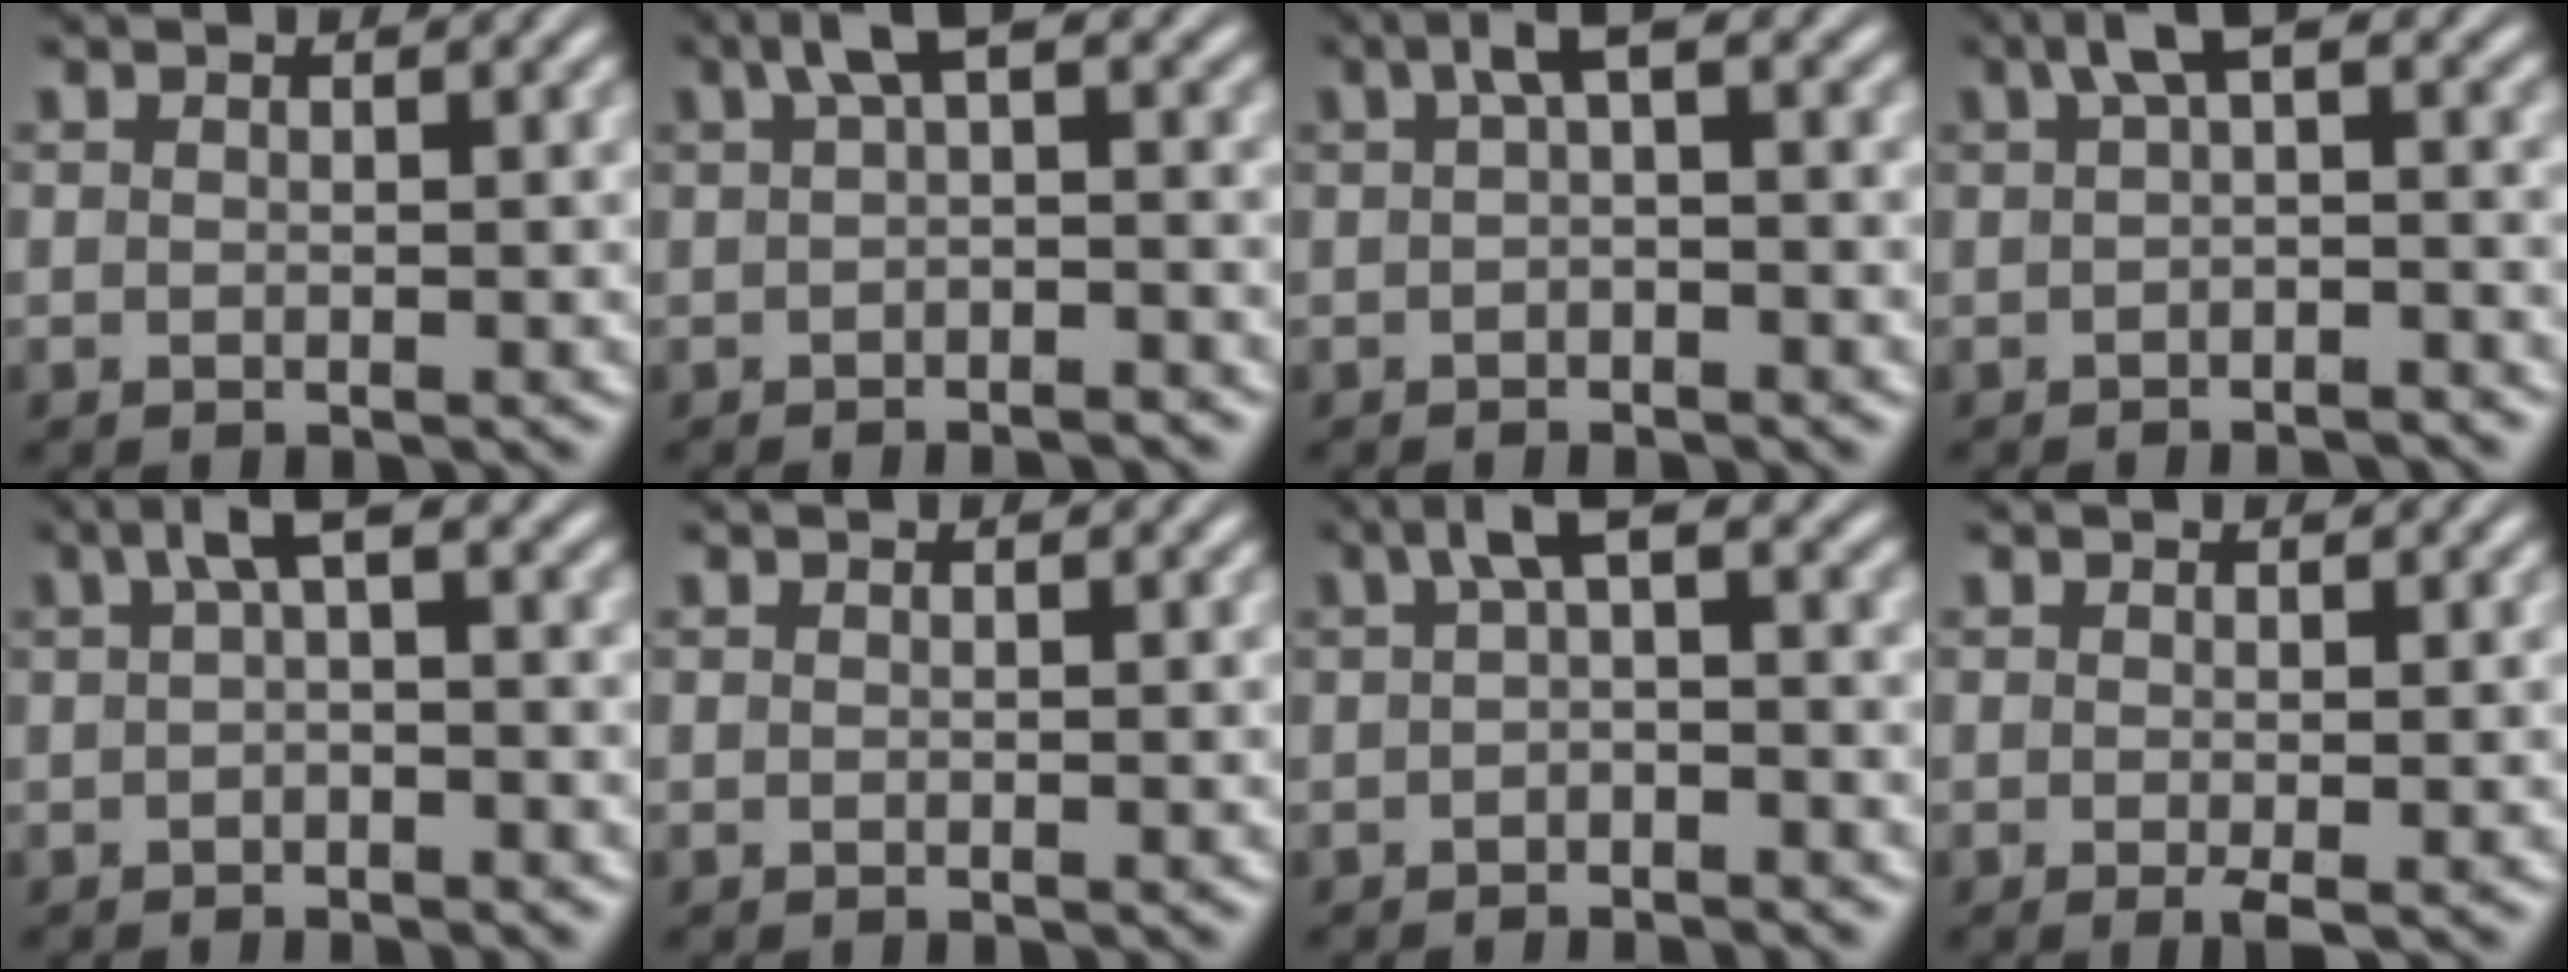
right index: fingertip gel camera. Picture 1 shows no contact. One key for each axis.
{"total": 3.3, "fx": 0.5, "fy": 0.6, "fz": 3.2, "tx": -0.055, "ty": 0.011, "tz": 0.003}
{"total": 3.0, "fx": 0.9, "fy": 0.5, "fz": 2.8, "tx": -0.048, "ty": 0.010, "tz": 0.012}
{"total": 3.3, "fx": 0.2, "fy": 0.8, "fz": 3.2, "tx": -0.055, "ty": 0.008, "tz": 0.001}
{"total": 3.3, "fx": 0.8, "fy": 0.6, "fz": 3.2, "tx": -0.053, "ty": 0.011, "tz": 0.010}
{"total": 0.0}
{"total": 3.5, "fx": 0.4, "fy": 0.9, "fz": 3.3, "tx": -0.056, "ty": 0.009, "tz": 0.002}
{"total": 1.1, "fx": -0.4, "fy": 0.1, "fz": 1.0, "tx": -0.015, "ty": -0.006, "tz": -0.007}